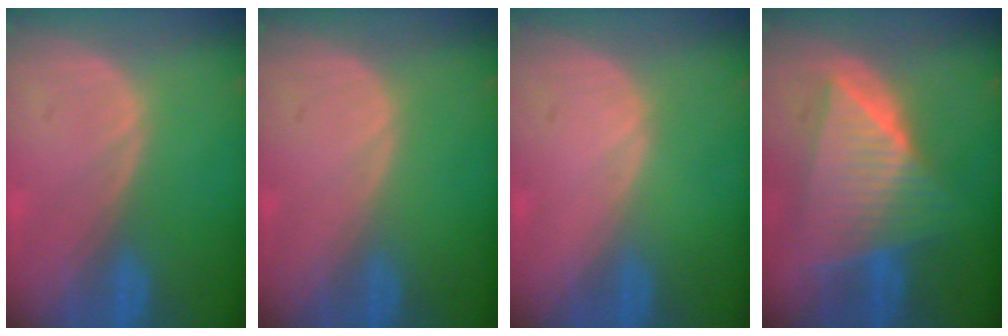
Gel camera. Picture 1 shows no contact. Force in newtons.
{"total": 0.0}
{"total": 0.0}
{"total": 9.9, "press": 9.9, "slide": 0.7}